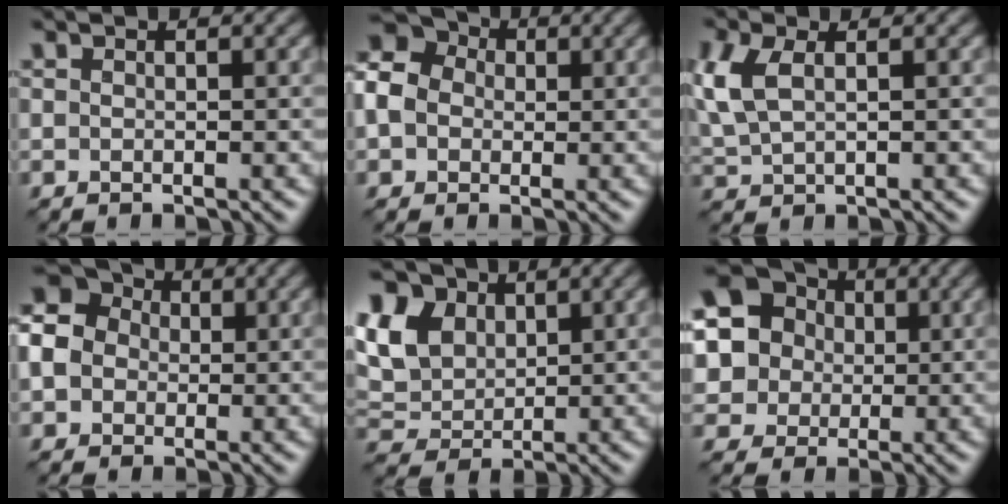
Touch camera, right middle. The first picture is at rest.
{"total": 8.6, "force": [1.1, 7.4, 4.2], "torque": [-0.096, 0.033, -0.017]}
{"total": 4.4, "force": [1.3, 2.4, 3.4], "torque": [-0.102, 0.009, 0.030]}
{"total": 10.2, "force": [0.9, 9.2, 4.4], "torque": [-0.114, 0.039, -0.020]}
{"total": 11.7, "force": [5.3, 8.3, 6.3], "torque": [-0.159, 0.034, 0.093]}
{"total": 15.5, "force": [4.6, 13.8, 5.4], "torque": [-0.158, 0.040, 0.057]}